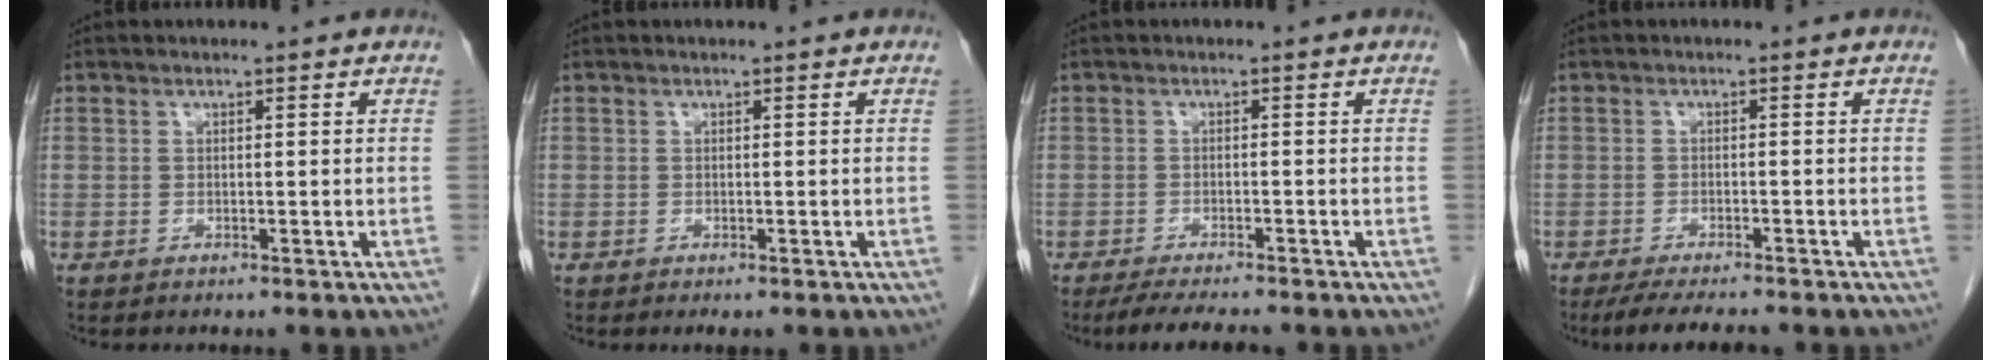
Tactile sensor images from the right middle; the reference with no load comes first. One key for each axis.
{"total": 0.6, "fx": -0.4, "fy": 0.1, "fz": 0.4, "tx": -0.007, "ty": -0.004, "tz": -0.003}
{"total": 6.4, "fx": -5.5, "fy": 0.6, "fz": 3.3, "tx": -0.050, "ty": -0.016, "tz": -0.085}
{"total": 6.9, "fx": -5.9, "fy": 0.7, "fz": 3.5, "tx": -0.053, "ty": -0.016, "tz": -0.091}